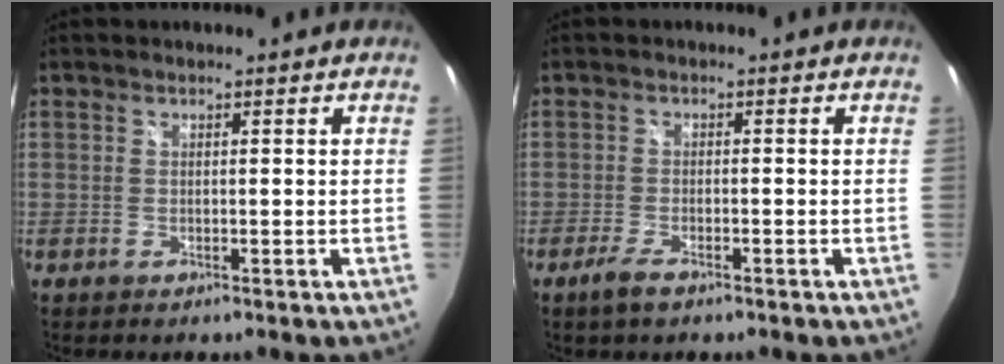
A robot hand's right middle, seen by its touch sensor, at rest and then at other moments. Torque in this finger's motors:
{"motor_torque": [0.72, -0.70, 0.08, 0.04]}